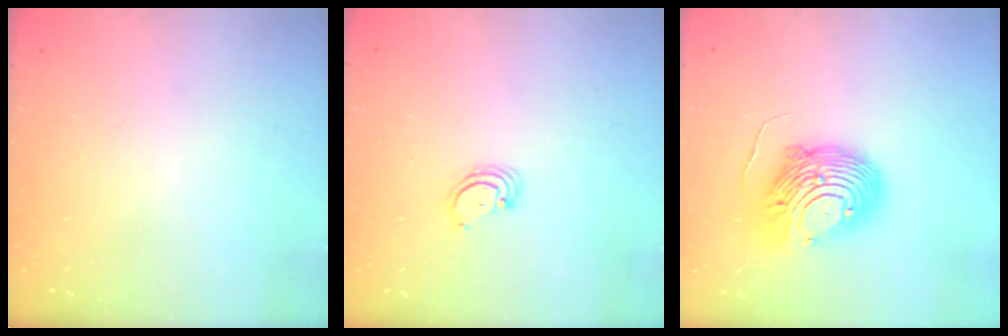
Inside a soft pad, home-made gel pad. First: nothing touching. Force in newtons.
{"total": 2.5, "press": 2.5, "slide": 0.2}
{"total": 12.3, "press": 12.2, "slide": 1.2}